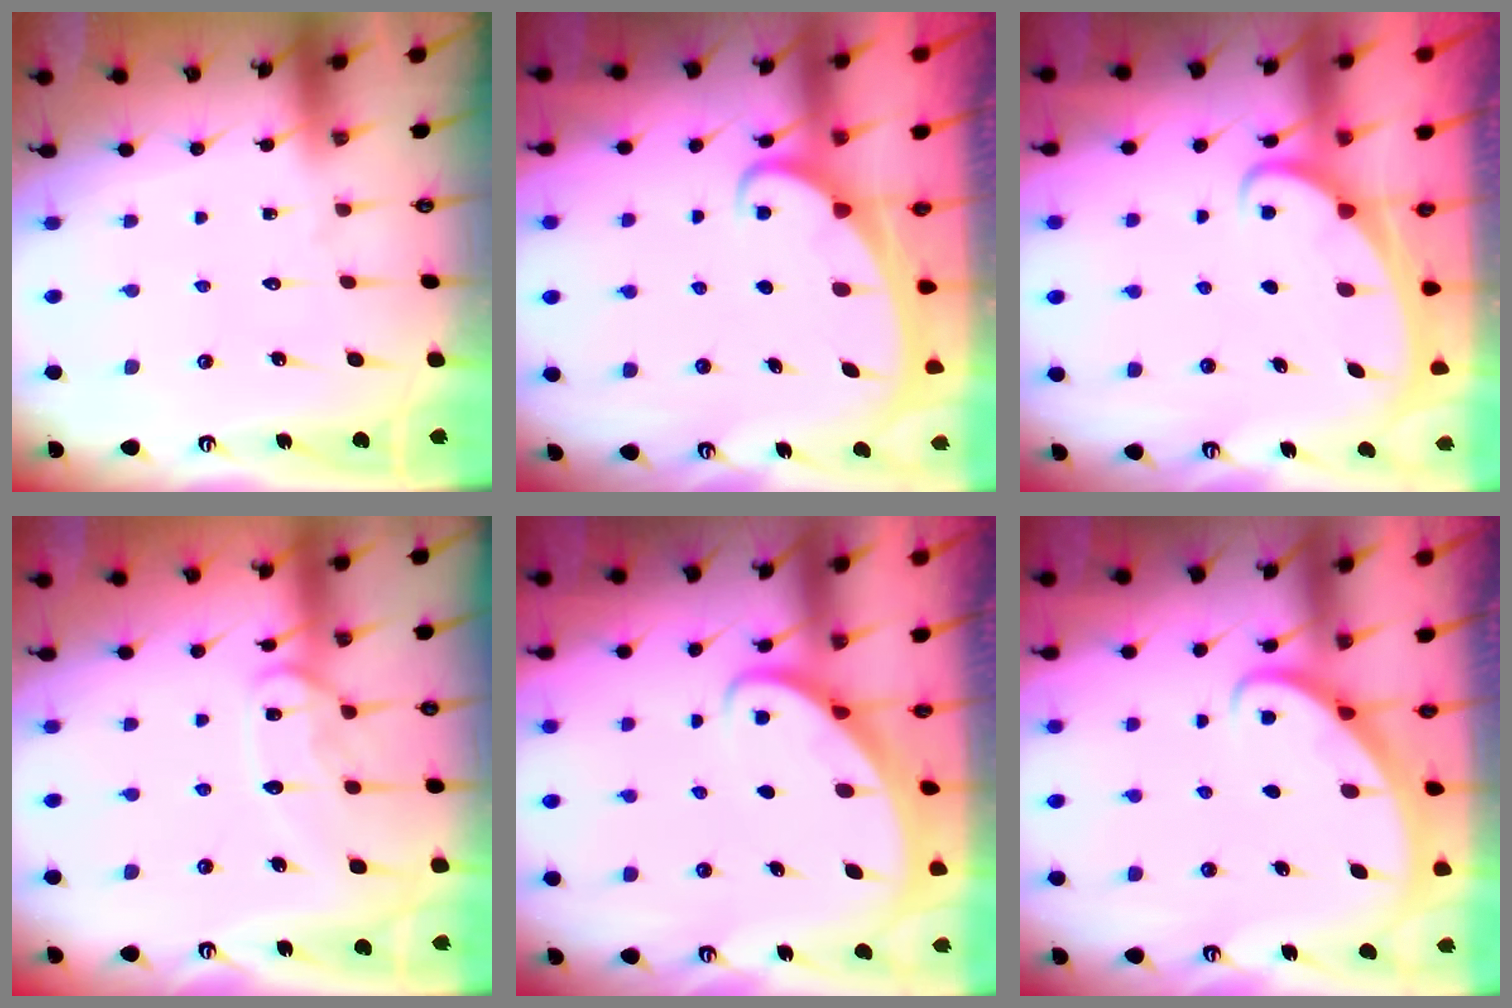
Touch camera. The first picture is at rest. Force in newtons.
{"total": 1.9, "press": 1.9, "slide": 0.2}
{"total": 2.1, "press": 2.0, "slide": 0.3}
{"total": 13.1, "press": 13.1, "slide": 1.3}
{"total": 2.4, "press": 2.3, "slide": 0.3}
{"total": 2.7, "press": 2.7, "slide": 0.2}